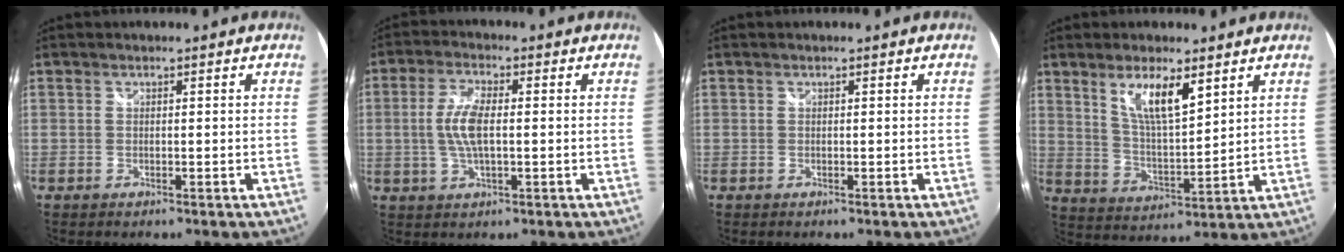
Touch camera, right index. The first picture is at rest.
{"total": 6.7, "force": [-0.1, 2.4, 6.3], "torque": [-0.129, 0.003, -0.001]}
{"total": 0.0}
{"total": 9.2, "force": [5.3, 2.3, 7.2], "torque": [-0.127, -0.004, 0.103]}